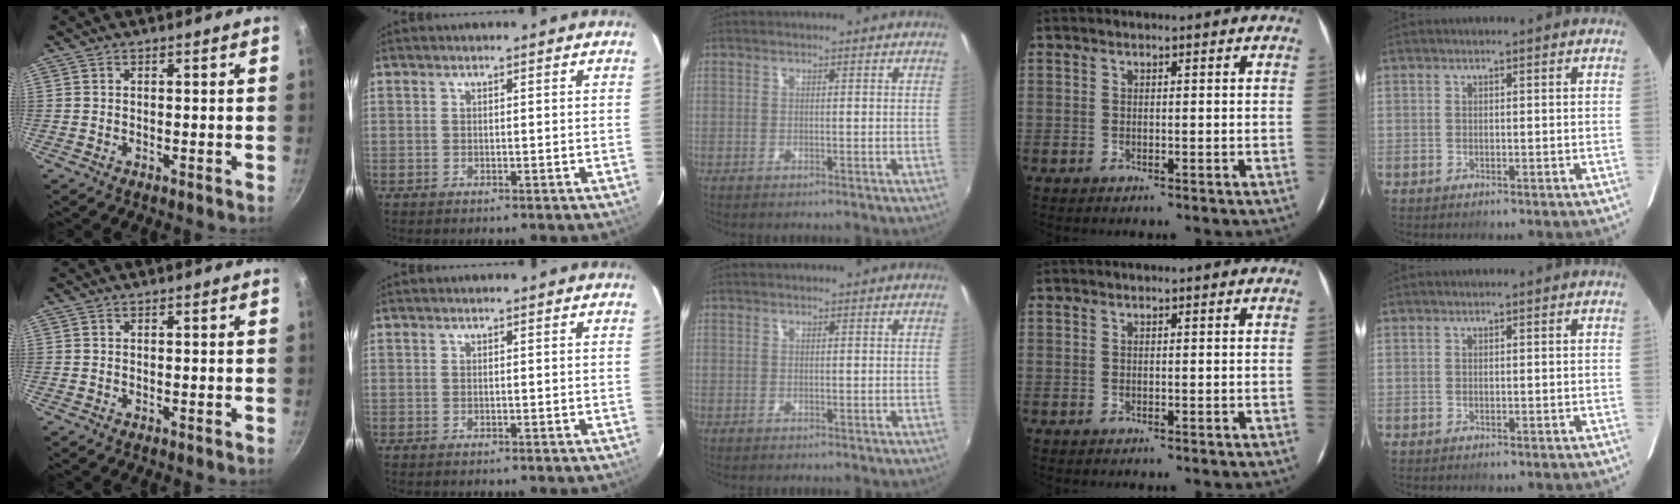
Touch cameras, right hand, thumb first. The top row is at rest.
{}